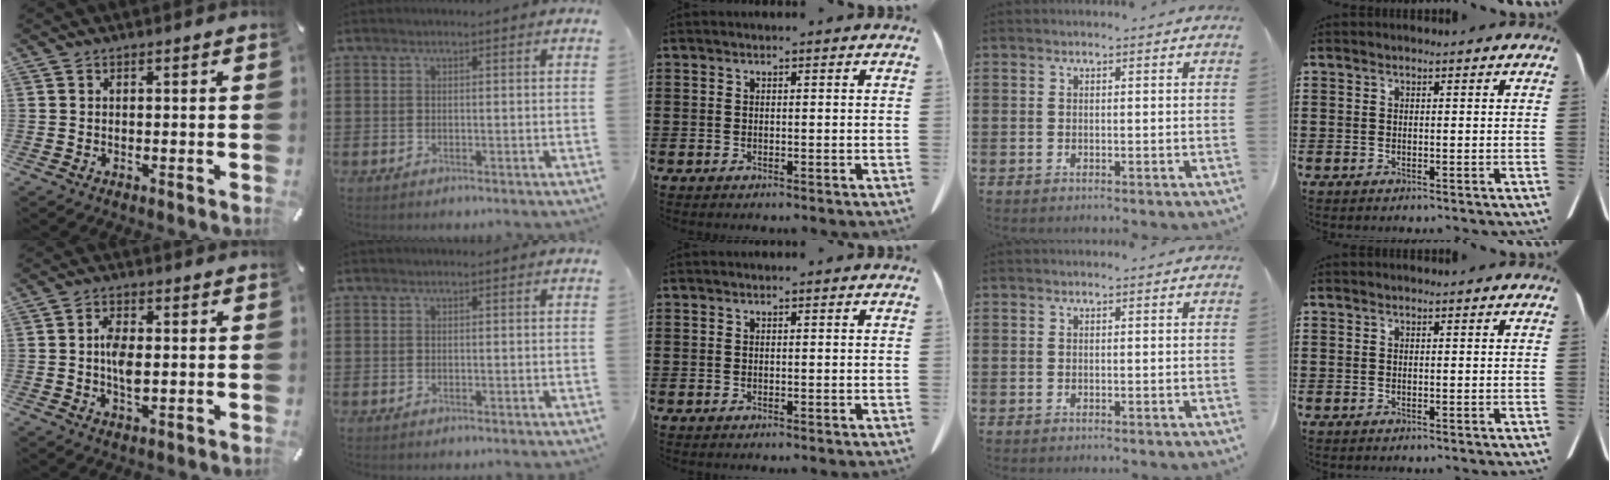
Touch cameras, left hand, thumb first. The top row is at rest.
{"thumb": {"total": 5.2, "force": [-0.1, 2.8, 4.4], "torque": [-0.089, -0.002, -0.007]}}